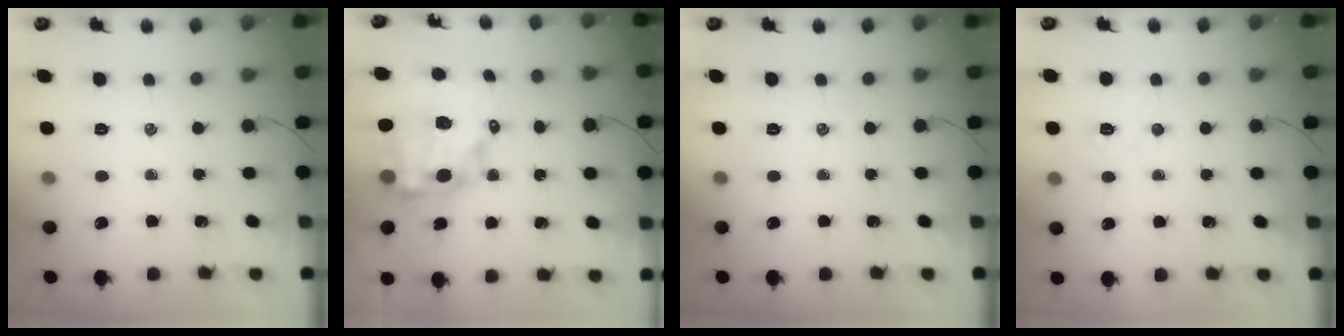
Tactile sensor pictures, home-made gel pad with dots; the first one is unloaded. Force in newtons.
{"total": 11.9, "press": 11.5, "slide": 3.2}
{"total": 0.0}
{"total": 3.6, "press": 3.4, "slide": 1.1}